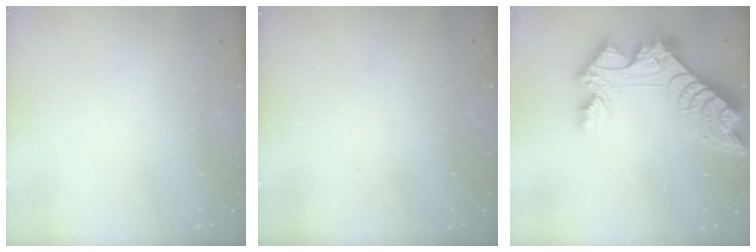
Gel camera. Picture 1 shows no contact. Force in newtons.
{"total": 0.0}
{"total": 14.9, "press": 14.8, "slide": 1.5}